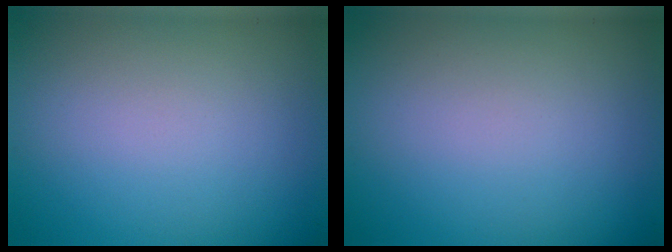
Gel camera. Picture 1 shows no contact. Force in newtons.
{"total": 0.0}